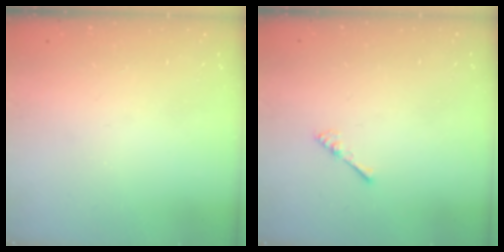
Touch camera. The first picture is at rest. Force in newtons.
{"total": 2.4, "press": 2.4, "slide": 0.5}